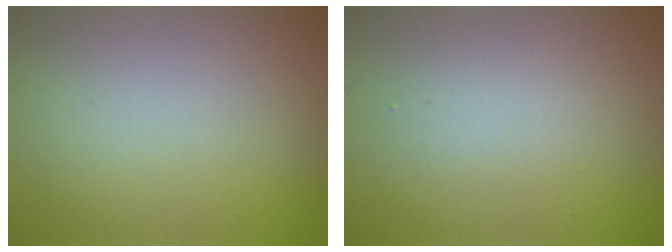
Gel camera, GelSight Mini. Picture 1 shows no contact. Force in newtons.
{"total": 1.9, "press": 1.9, "slide": 0.1}